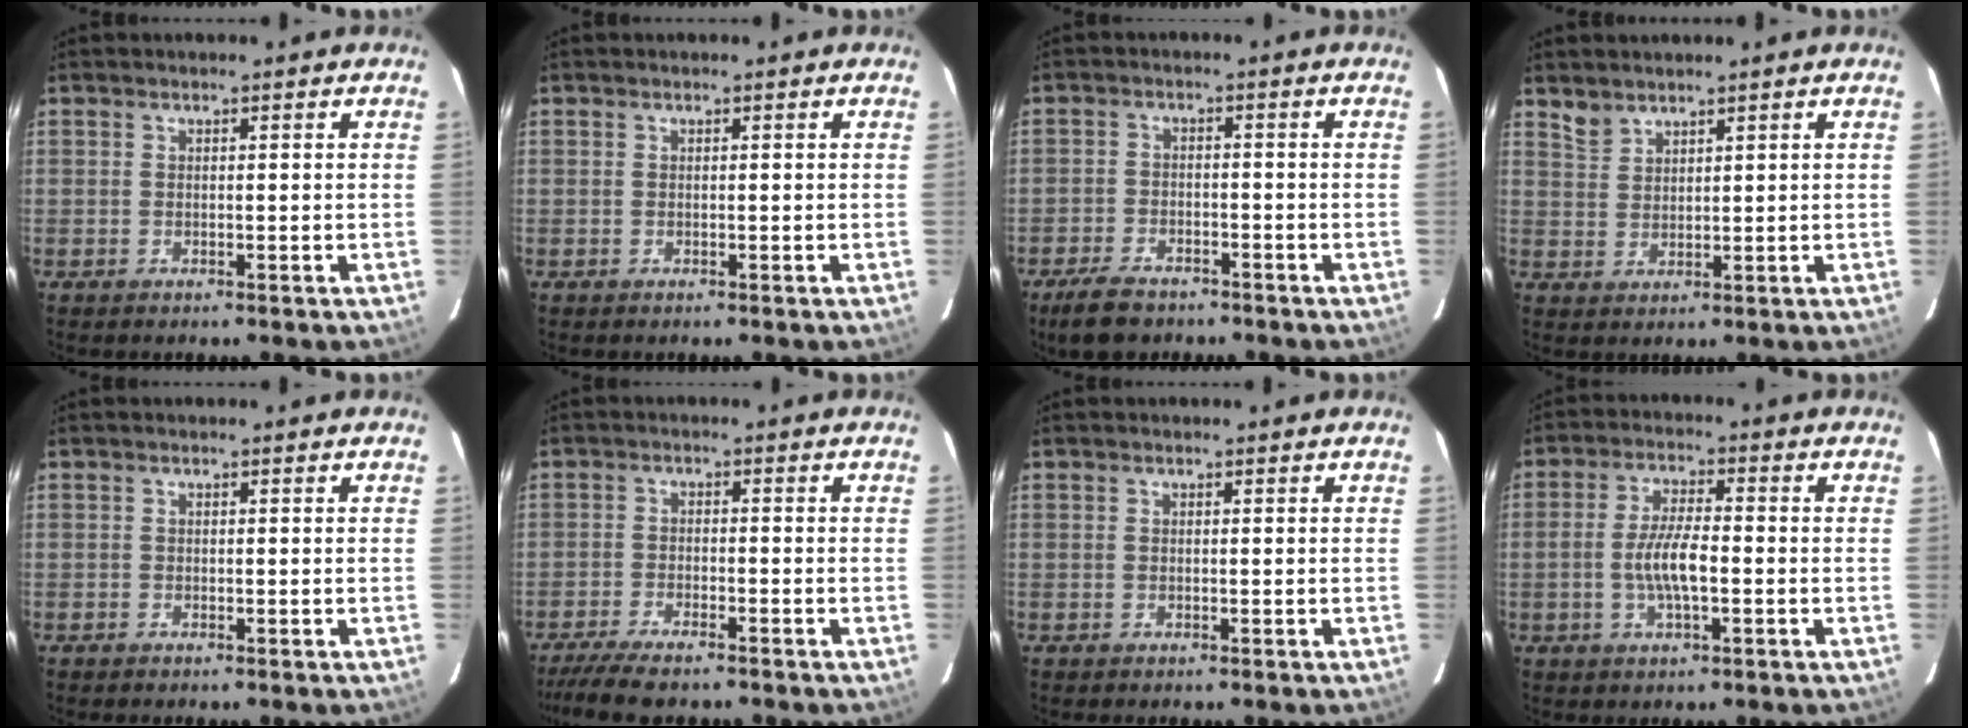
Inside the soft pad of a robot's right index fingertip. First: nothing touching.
{"total": 0.0}
{"total": 7.4, "force": [-5.8, 3.4, 3.2], "torque": [-0.090, -0.002, -0.100]}
{"total": 2.9, "force": [2.6, 1.1, 0.5], "torque": [-0.007, 0.007, 0.055]}
{"total": 0.0}
{"total": 8.7, "force": [-7.4, 1.5, 4.3], "torque": [-0.106, -0.025, -0.130]}
{"total": 0.0}
{"total": 6.8, "force": [-1.5, 1.9, 6.4], "torque": [-0.126, 0.003, -0.029]}